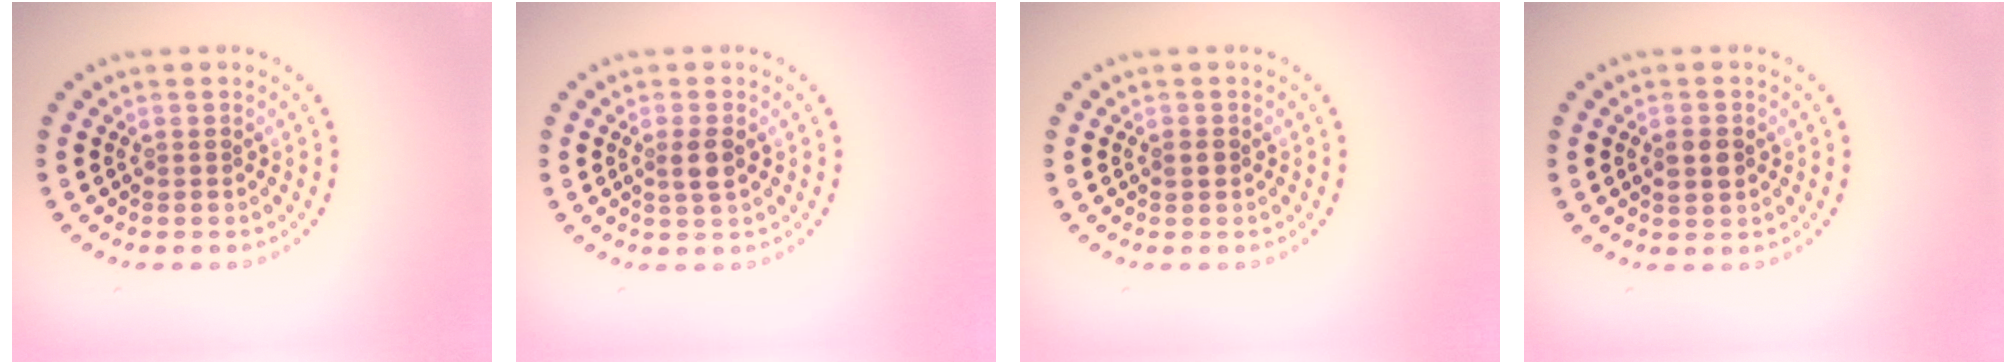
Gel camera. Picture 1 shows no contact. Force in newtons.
{"total": 1.8, "press": 1.6, "slide": 0.7}
{"total": 1.0, "press": 0.9, "slide": 0.2}
{"total": 1.7, "press": 1.7, "slide": 0.1}